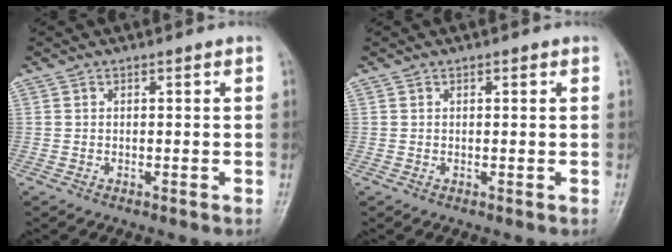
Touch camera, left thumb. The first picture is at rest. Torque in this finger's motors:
{"motor_torque": [0.00, 0.09, -0.37, 0.07, 0.01]}